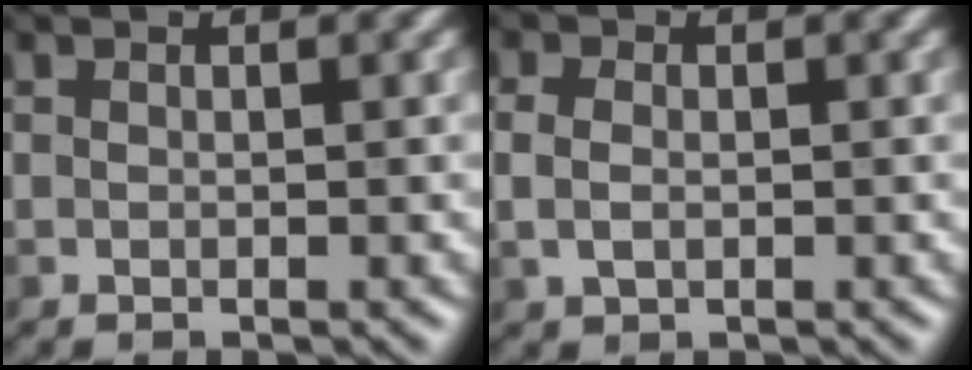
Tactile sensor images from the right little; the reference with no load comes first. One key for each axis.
{"total": 1.8, "fx": 0.1, "fy": 1.3, "fz": 1.3, "tx": -0.028, "ty": 0.003, "tz": 0.000}